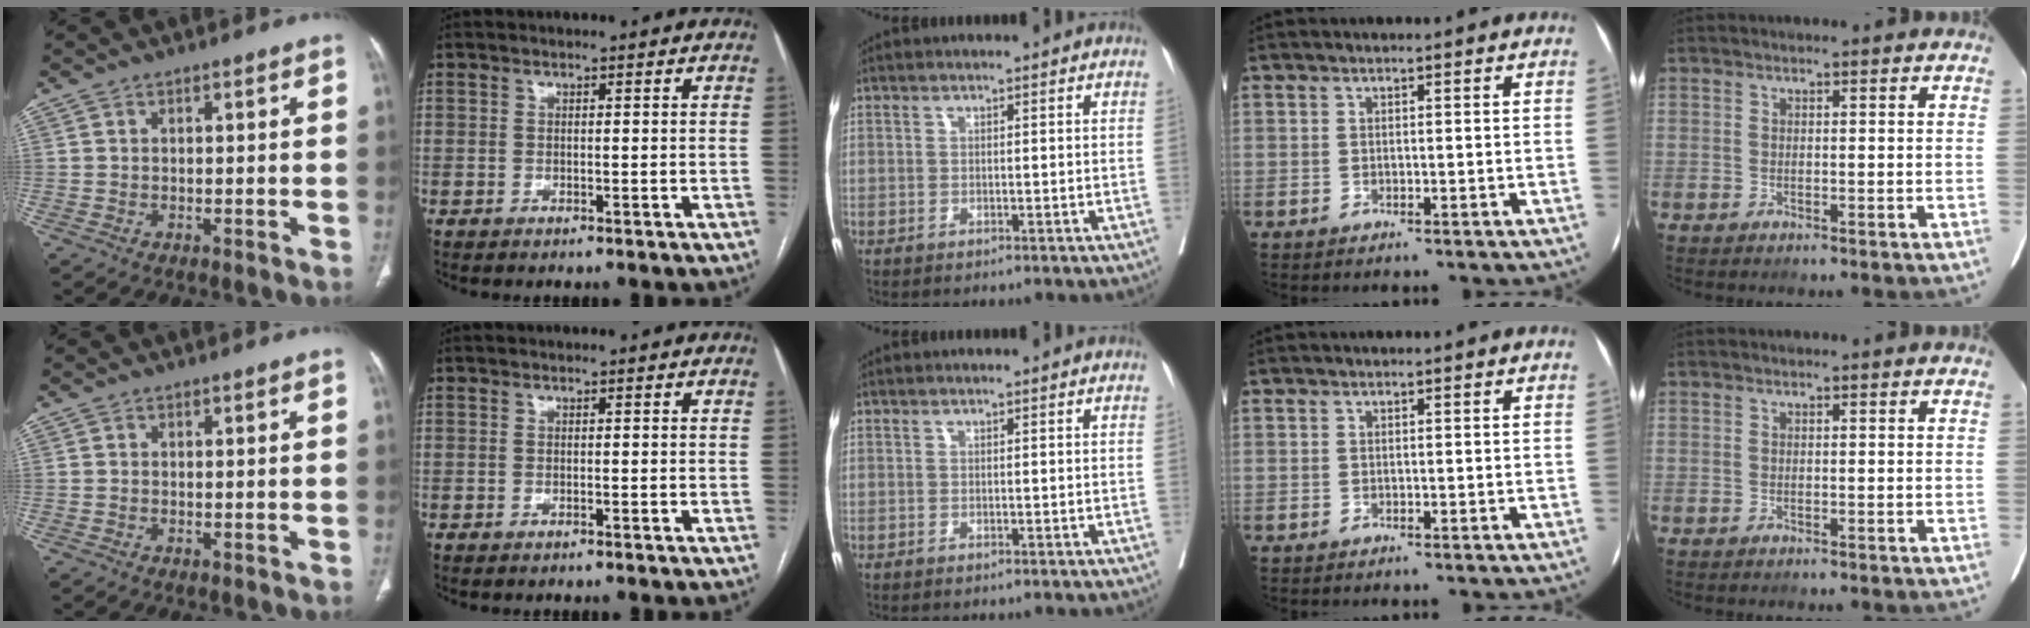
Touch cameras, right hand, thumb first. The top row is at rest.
{}